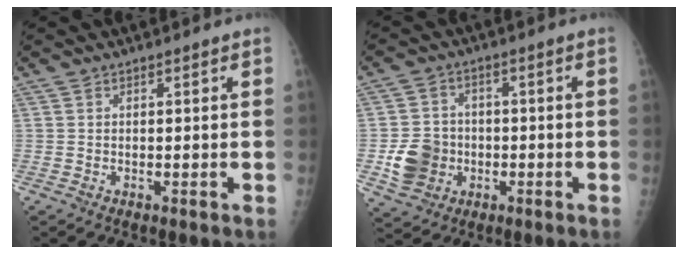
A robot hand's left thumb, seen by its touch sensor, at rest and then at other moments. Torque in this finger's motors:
{"motor_torque": [0.26, 0.19, 0.27, 0.19, 0.01]}